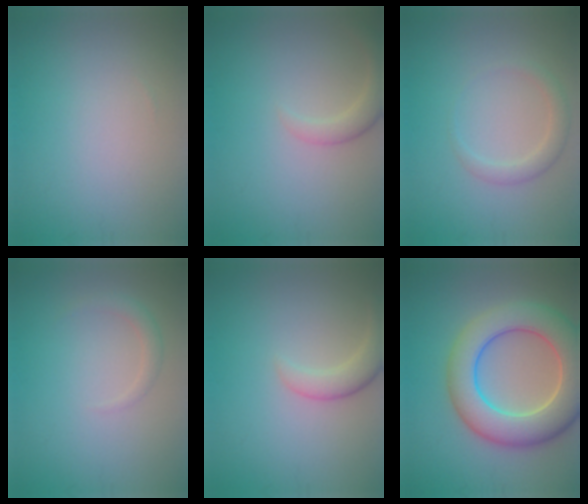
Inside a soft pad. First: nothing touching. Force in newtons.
{"total": 2.3, "press": 2.3, "slide": 0.3}
{"total": 1.9, "press": 1.9, "slide": 0.2}
{"total": 1.3, "press": 1.3, "slide": 0.1}
{"total": 2.6, "press": 2.6, "slide": 0.3}
{"total": 10.1, "press": 10.1, "slide": 0.8}